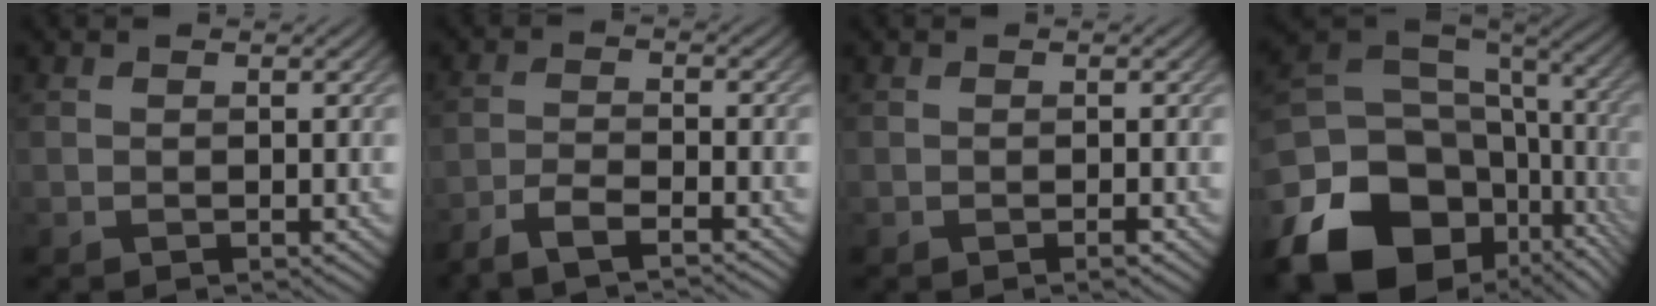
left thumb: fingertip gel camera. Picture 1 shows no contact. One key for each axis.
{"total": 4.6, "fx": -3.7, "fy": 1.0, "fz": 2.7, "tx": -0.052, "ty": -0.003, "tz": -0.078}
{"total": 0.7, "fx": -0.4, "fy": 0.0, "fz": 0.6, "tx": -0.009, "ty": 0.001, "tz": -0.009}
{"total": 20.1, "fx": -8.0, "fy": 14.3, "fz": 11.6, "tx": -0.270, "ty": -0.036, "tz": -0.102}